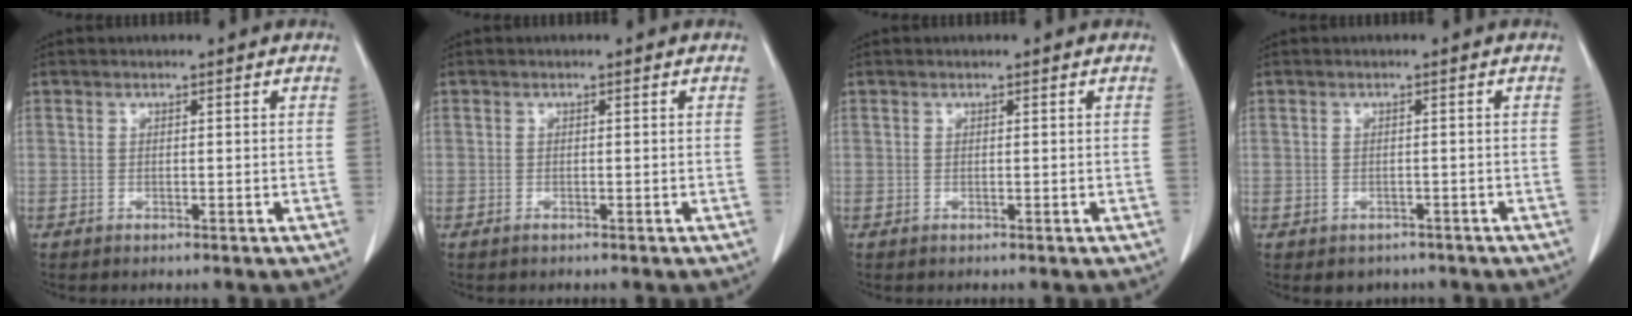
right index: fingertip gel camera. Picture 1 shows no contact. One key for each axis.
{"total": 0.0}
{"total": 0.0}
{"total": 2.6, "fx": -1.9, "fy": 1.8, "fz": 0.3, "tx": -0.004, "ty": 0.005, "tz": -0.022}